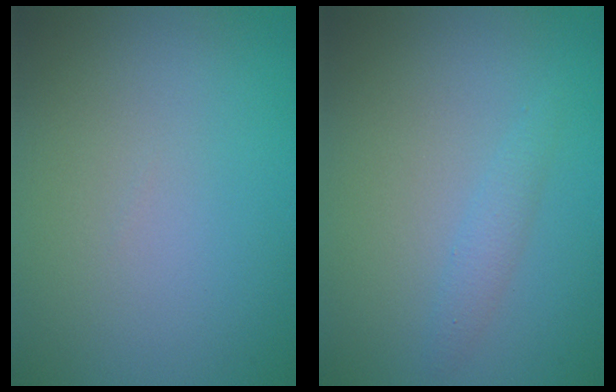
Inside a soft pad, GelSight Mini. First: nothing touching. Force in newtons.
{"total": 1.3, "press": 1.3, "slide": 0.1}